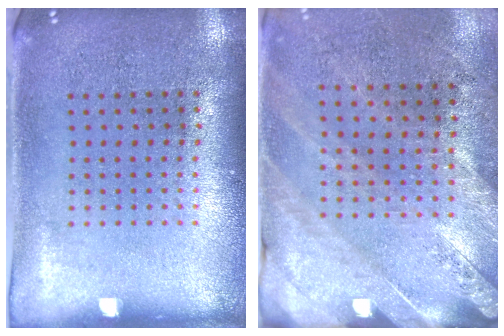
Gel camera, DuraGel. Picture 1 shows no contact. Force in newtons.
{"total": 2.5, "press": 2.2, "slide": 1.2}